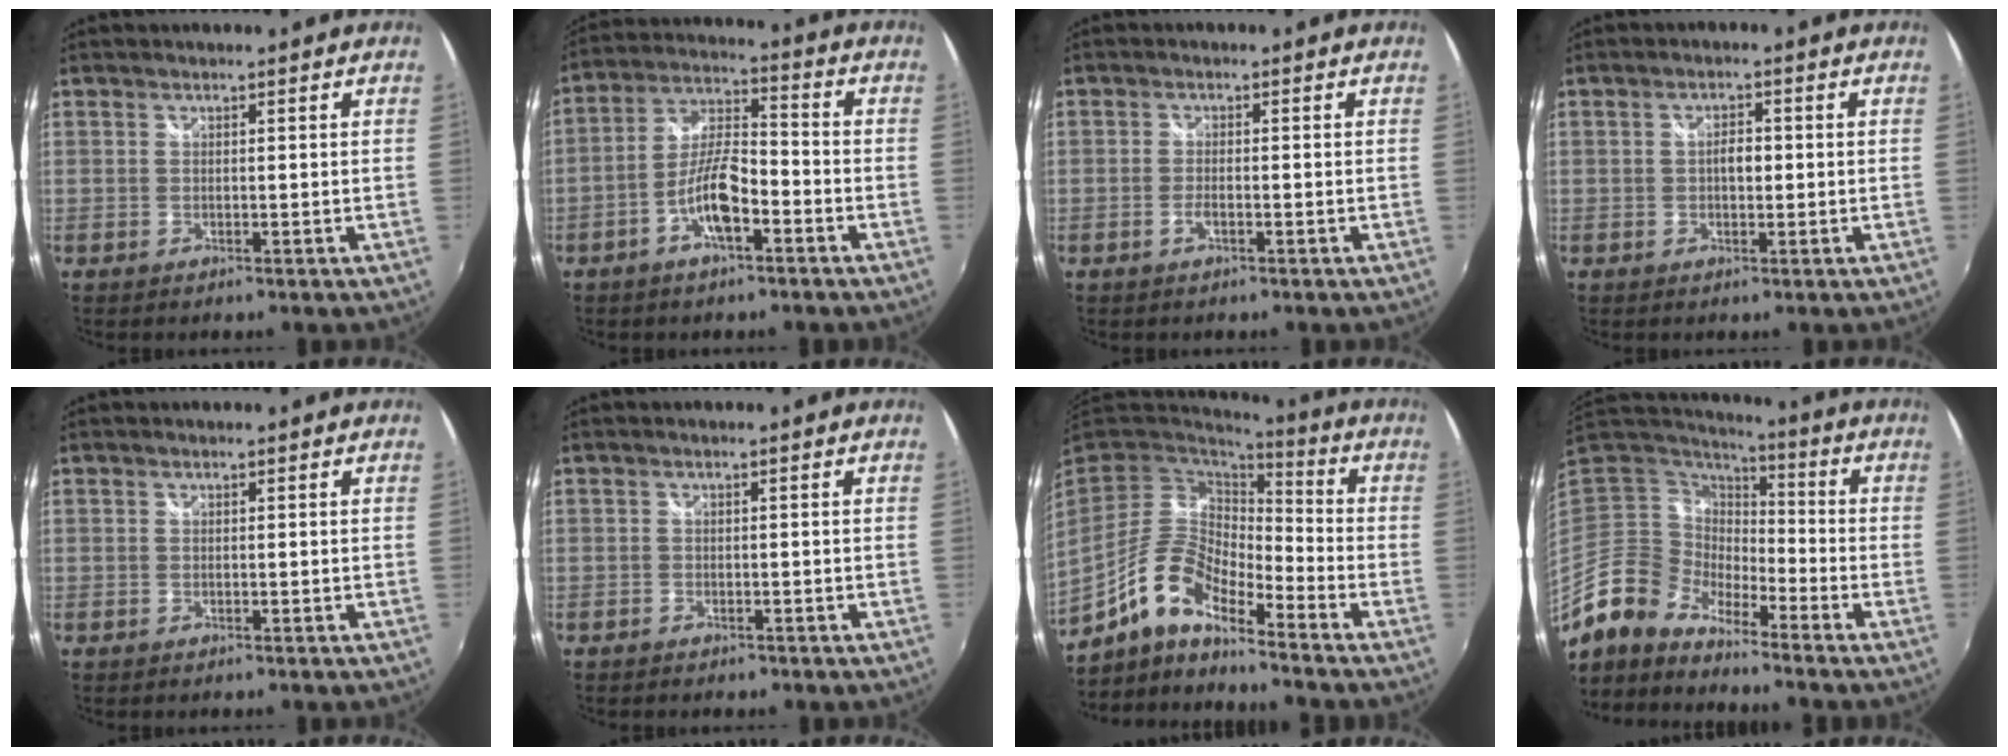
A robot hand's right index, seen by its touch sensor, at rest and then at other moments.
{"total": 9.4, "force": [-4.5, 2.9, 7.7], "torque": [-0.163, 0.010, -0.082]}
{"total": 1.9, "force": [-0.9, 0.6, 1.5], "torque": [-0.036, 0.000, -0.018]}
{"total": 2.6, "force": [-0.1, 1.5, 2.1], "torque": [-0.035, 0.004, -0.003]}
{"total": 0.0}
{"total": 1.5, "force": [-1.1, 0.9, 0.5], "torque": [-0.012, -0.005, -0.018]}
{"total": 11.8, "force": [-7.9, 3.9, 7.8], "torque": [-0.153, 0.002, -0.157]}
{"total": 10.2, "force": [-8.2, 5.3, 3.0], "torque": [-0.061, 0.011, -0.174]}